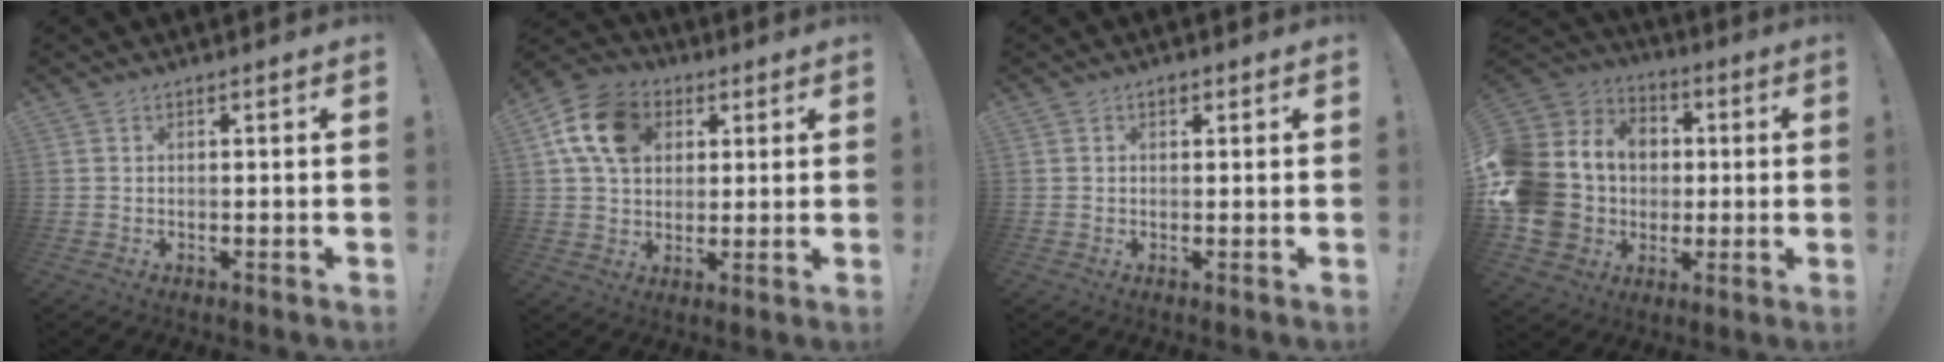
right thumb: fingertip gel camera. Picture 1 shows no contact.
{"total": 14.9, "force": [5.3, 11.1, 8.3], "torque": [-0.140, -0.007, 0.105]}
{"total": 1.1, "force": [0.7, 0.6, 0.7], "torque": [-0.010, 0.000, 0.011]}
{"total": 17.1, "force": [0.0, 15.5, 7.1], "torque": [-0.143, 0.006, 0.038]}